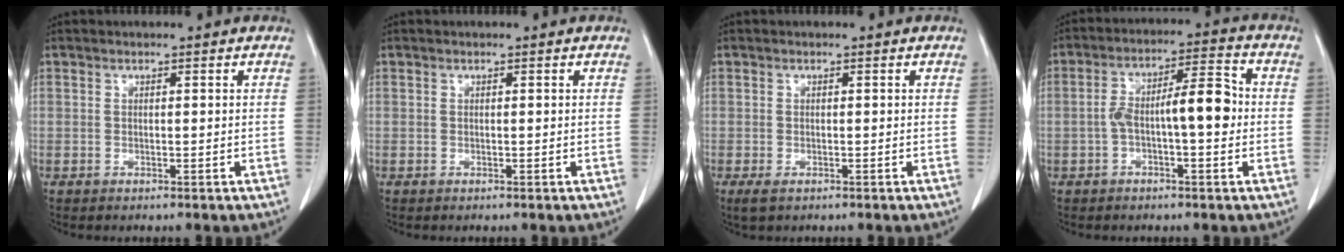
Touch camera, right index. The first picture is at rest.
{"total": 0.0}
{"total": 1.6, "force": [-0.8, 0.8, 1.2], "torque": [-0.028, -0.005, -0.007]}
{"total": 9.0, "force": [-1.0, 2.2, 8.7], "torque": [-0.149, 0.031, -0.018]}